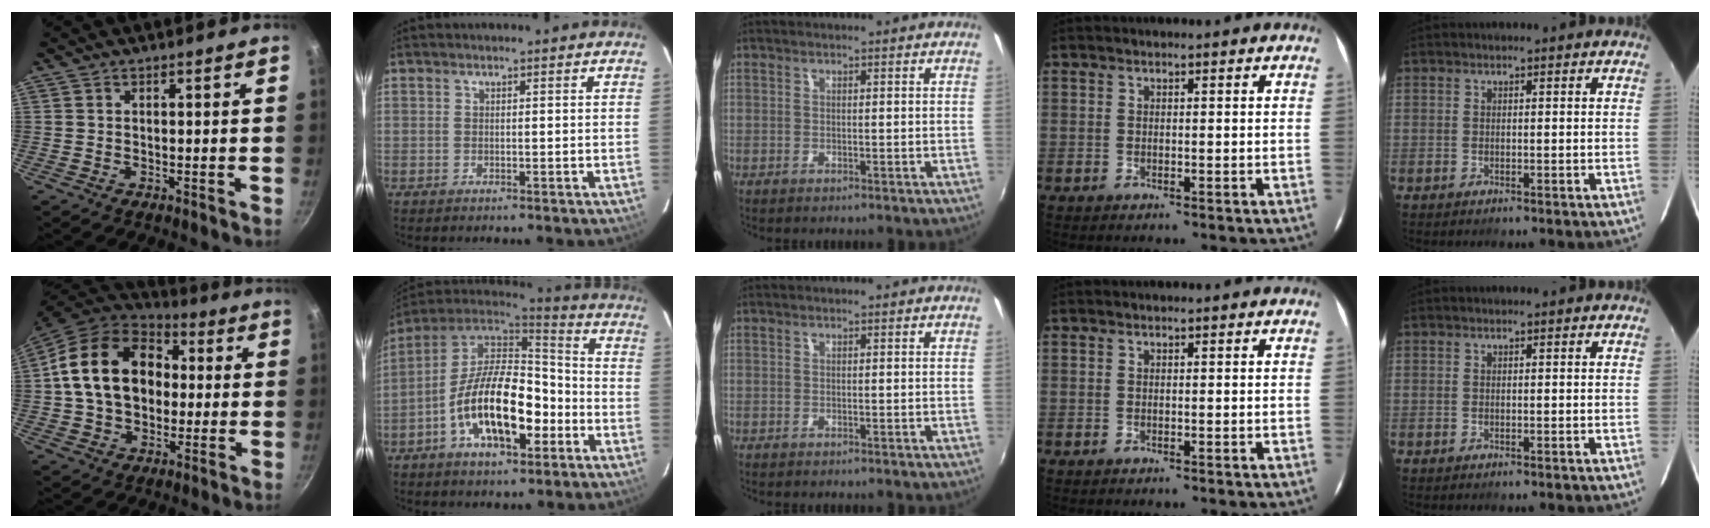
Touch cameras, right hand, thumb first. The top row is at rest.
{"thumb": {"total": 19.1, "force": [2.2, 14.3, 12.5], "torque": [-0.191, 0.030, 0.029]}, "index": {"total": 18.3, "force": [-6.3, 8.5, 14.9], "torque": [-0.273, 0.006, -0.110]}}